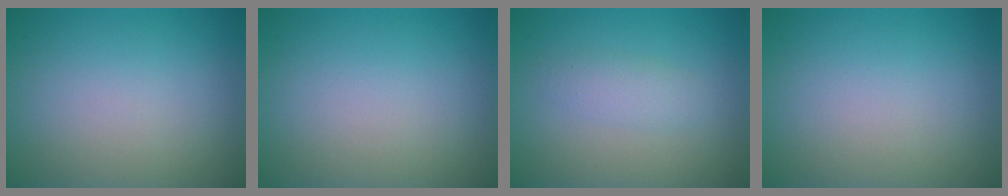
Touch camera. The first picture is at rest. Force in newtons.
{"total": 0.0}
{"total": 1.7, "press": 1.7, "slide": 0.0}
{"total": 0.0}